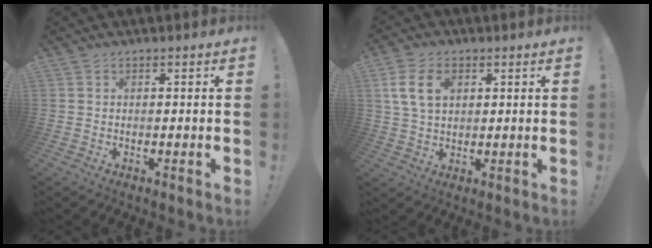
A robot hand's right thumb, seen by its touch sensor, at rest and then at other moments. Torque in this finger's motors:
{"motor_torque": [0.05, 0.16, 0.07, -0.14, -0.07]}